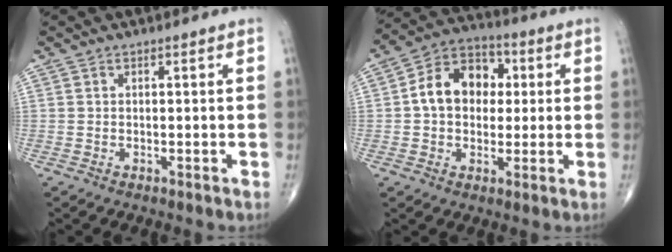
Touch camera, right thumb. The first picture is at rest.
{"total": 12.1, "force": [1.3, 9.1, 7.9], "torque": [-0.099, 0.024, 0.013]}